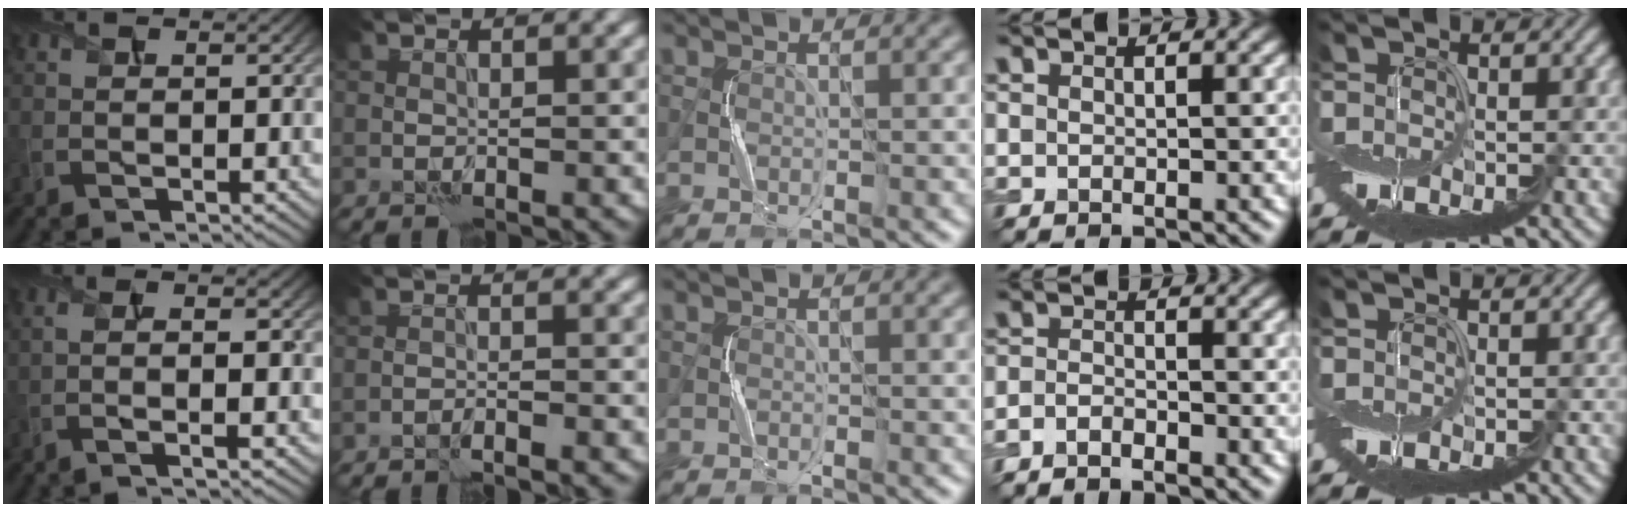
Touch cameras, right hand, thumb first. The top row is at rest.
{"thumb": {"total": 3.5, "force": [-1.3, 0.7, 3.1], "torque": [-0.050, 0.005, -0.034]}, "index": {"total": 1.4, "force": [-1.4, -0.2, 0.4], "torque": [-0.002, 0.002, -0.026]}, "ring": {"total": 1.7, "force": [-1.6, 0.2, 0.4], "torque": [-0.009, -0.002, -0.038]}}